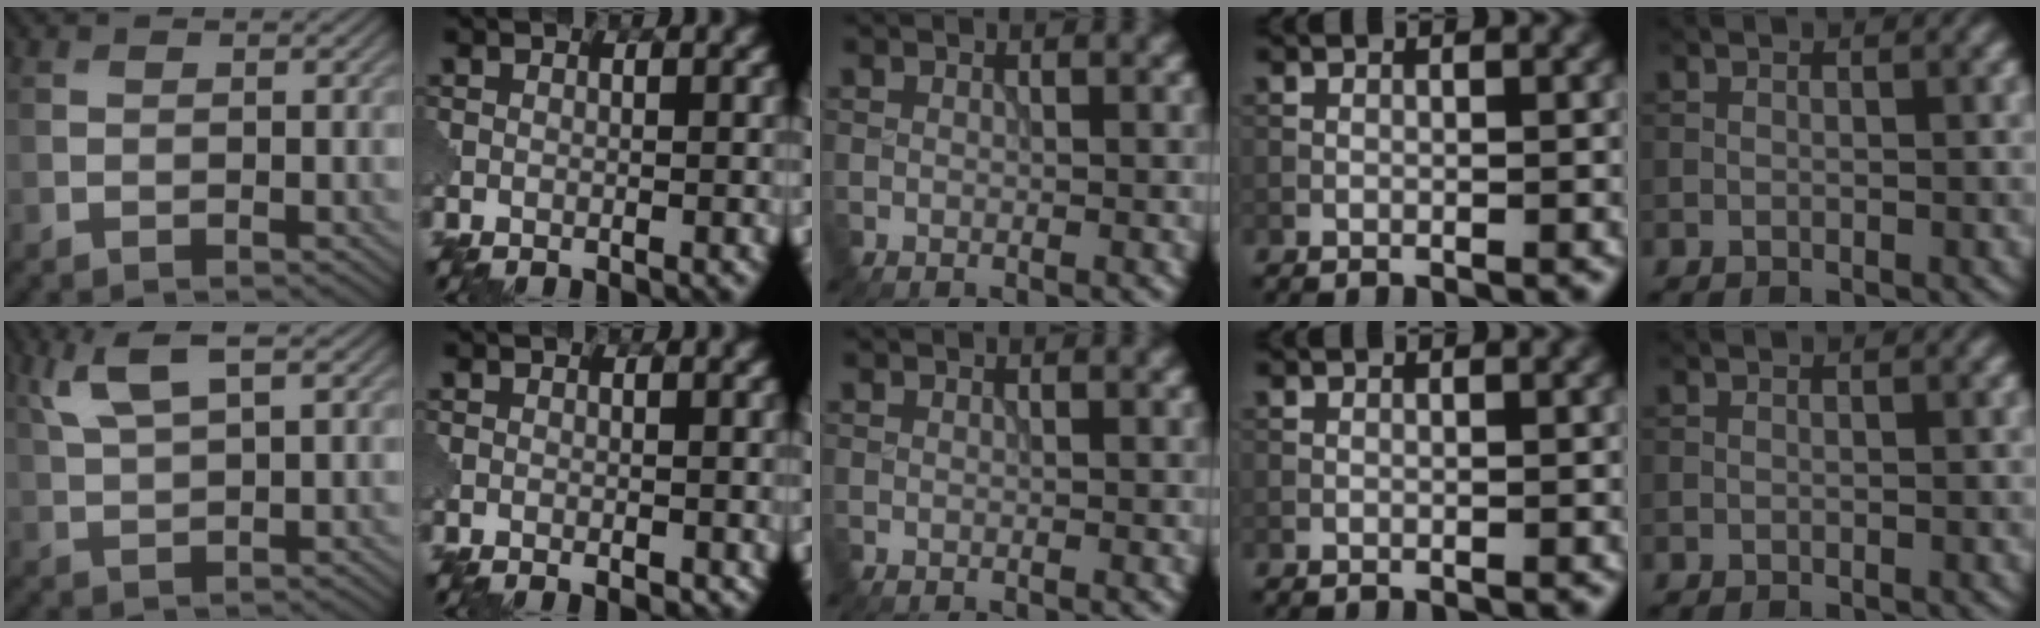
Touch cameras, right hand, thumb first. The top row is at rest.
{"thumb": {"total": 5.5, "force": [2.8, 1.5, 4.6], "torque": [-0.111, 0.010, 0.060]}, "index": {"total": 0.7, "force": [0.0, 0.4, 0.6], "torque": [-0.007, -0.002, 0.000]}}